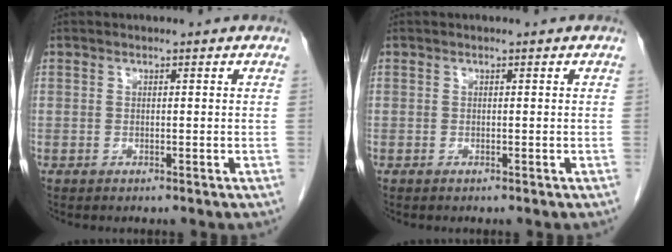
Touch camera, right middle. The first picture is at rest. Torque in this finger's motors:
{"motor_torque": [-0.08, -0.01, 0.00, 0.00]}